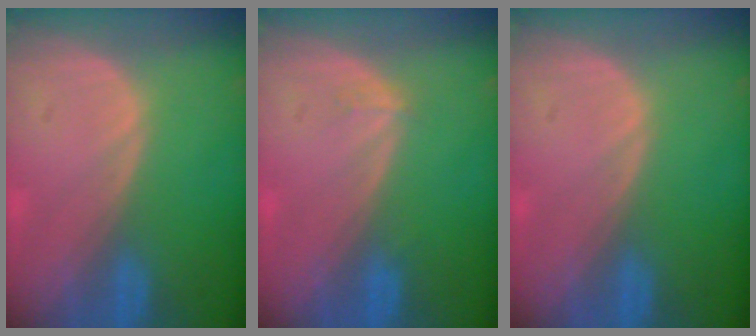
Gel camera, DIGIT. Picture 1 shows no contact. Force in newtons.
{"total": 0.9, "press": 0.8, "slide": 0.2}
{"total": 0.0}